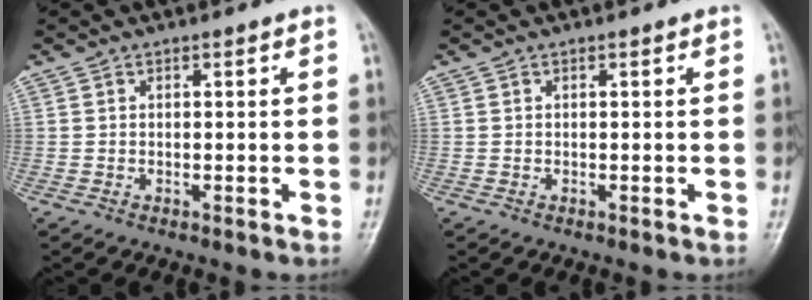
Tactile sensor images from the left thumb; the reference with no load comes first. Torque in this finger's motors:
{"motor_torque": [-0.01, 0.01, 0.00, -0.06, 0.00]}